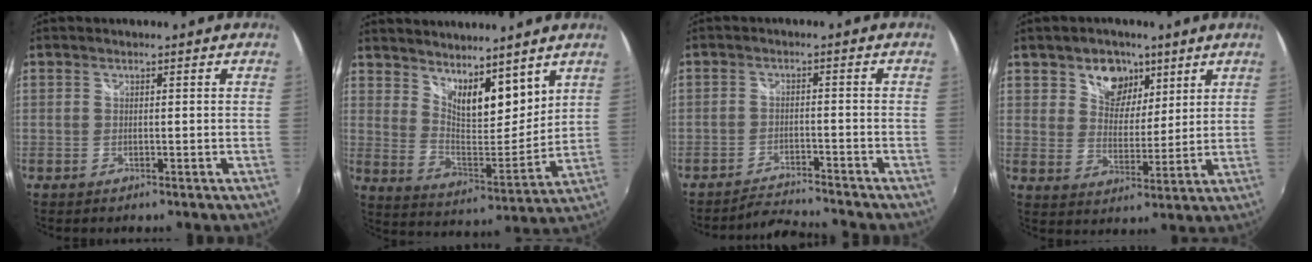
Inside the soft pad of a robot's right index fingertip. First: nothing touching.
{"total": 12.9, "force": [9.5, 4.8, 7.3], "torque": [-0.107, -0.010, 0.168]}
{"total": 5.8, "force": [-5.7, -0.8, 0.5], "torque": [-0.030, 0.000, -0.095]}
{"total": 8.8, "force": [5.1, 6.3, 3.6], "torque": [-0.058, 0.003, 0.086]}